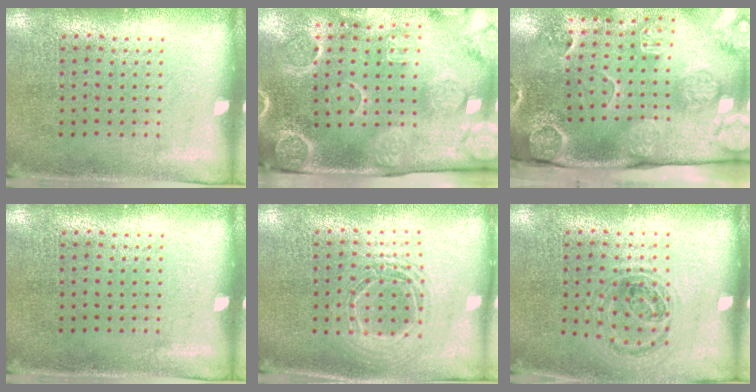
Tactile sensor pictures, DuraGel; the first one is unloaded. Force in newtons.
{"total": 4.3, "press": 3.4, "slide": 2.6}
{"total": 4.7, "press": 3.3, "slide": 3.3}
{"total": 0.0}
{"total": 1.6, "press": 1.4, "slide": 0.8}
{"total": 1.0, "press": 0.9, "slide": 0.2}